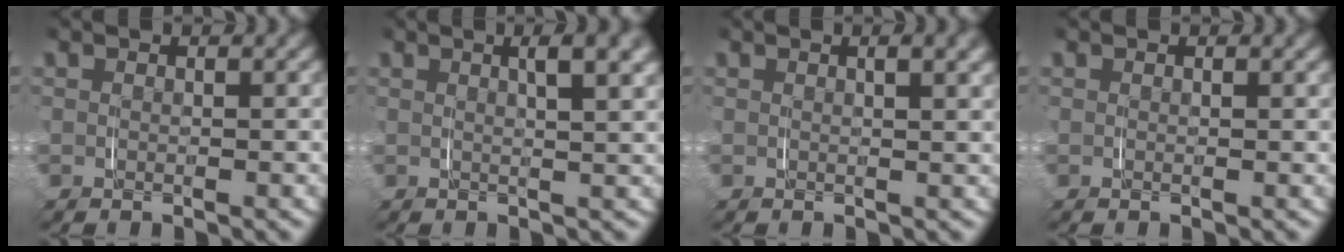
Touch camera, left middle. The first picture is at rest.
{"total": 3.4, "force": [2.4, -0.1, 2.4], "torque": [-0.016, 0.019, 0.032]}
{"total": 2.0, "force": [1.4, -0.1, 1.4], "torque": [-0.010, 0.014, 0.021]}
{"total": 0.0}